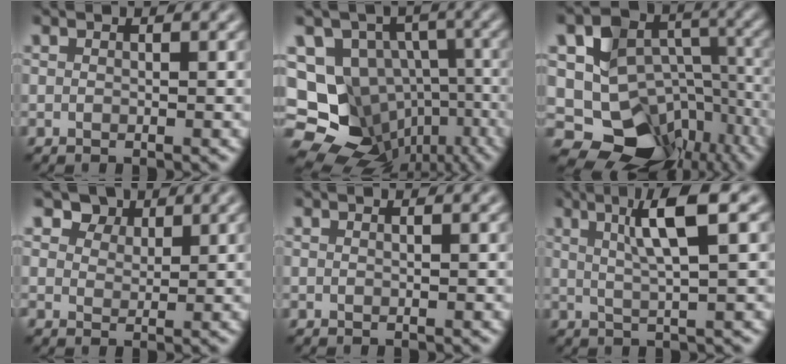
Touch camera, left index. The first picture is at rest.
{"total": 15.2, "force": [-5.4, 13.1, 5.6], "torque": [-0.120, -0.016, -0.075]}
{"total": 11.7, "force": [-4.0, 9.4, 5.6], "torque": [-0.086, -0.015, -0.056]}
{"total": 3.2, "force": [2.3, 2.0, 0.9], "torque": [-0.031, -0.012, 0.044]}
{"total": 0.7, "force": [0.4, 0.2, 0.5], "torque": [-0.005, 0.000, -0.001]}
{"total": 5.3, "force": [1.9, 0.7, 4.9], "torque": [-0.084, 0.006, 0.032]}